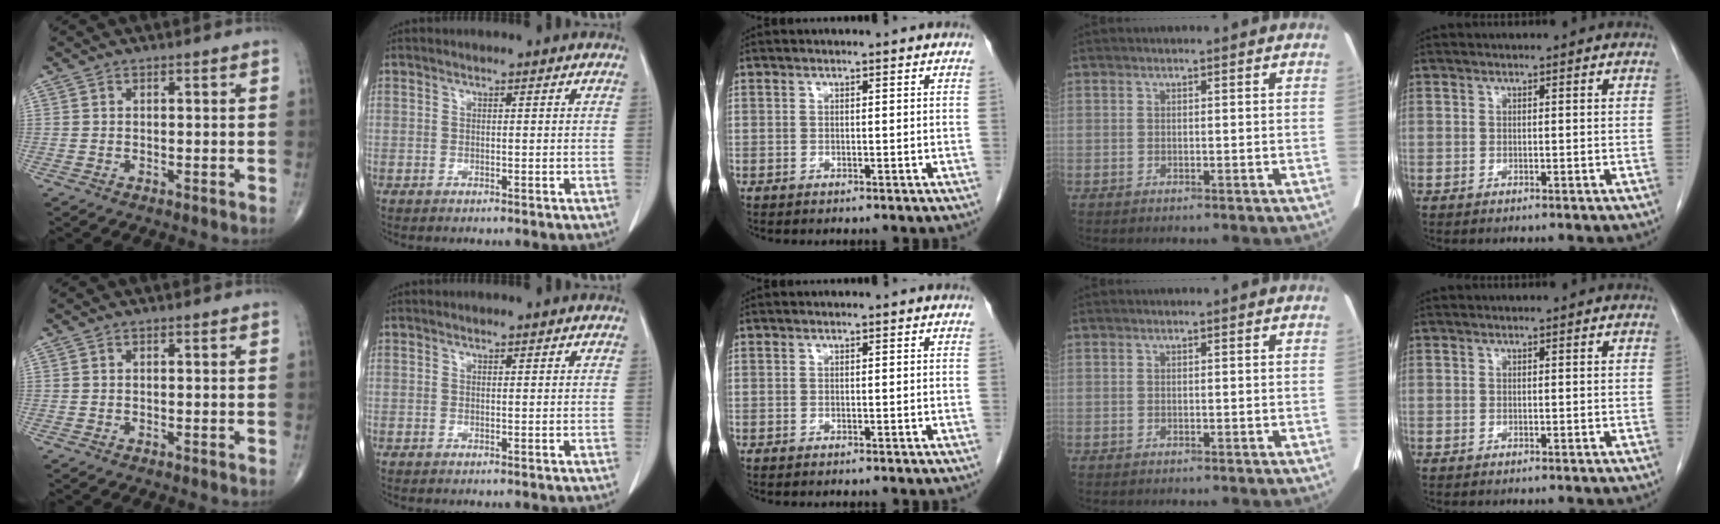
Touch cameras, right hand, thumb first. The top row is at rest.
{}